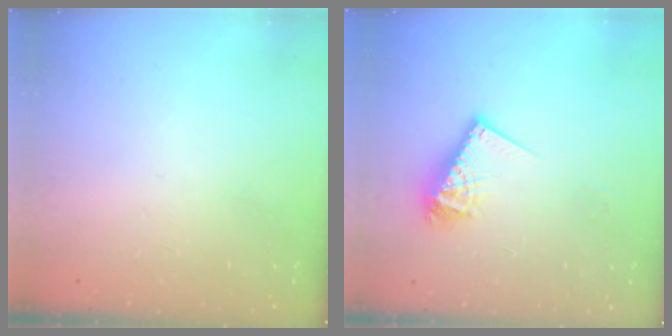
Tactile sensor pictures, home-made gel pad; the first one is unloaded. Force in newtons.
{"total": 10.3, "press": 10.3, "slide": 1.0}